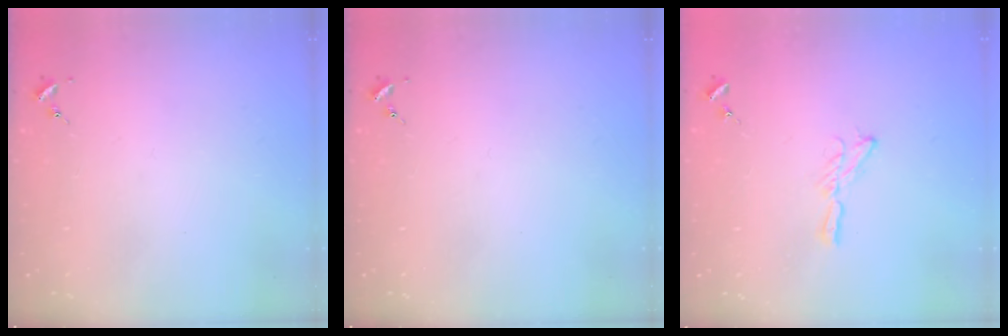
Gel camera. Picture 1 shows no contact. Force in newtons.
{"total": 0.0}
{"total": 6.5, "press": 6.5, "slide": 0.3}